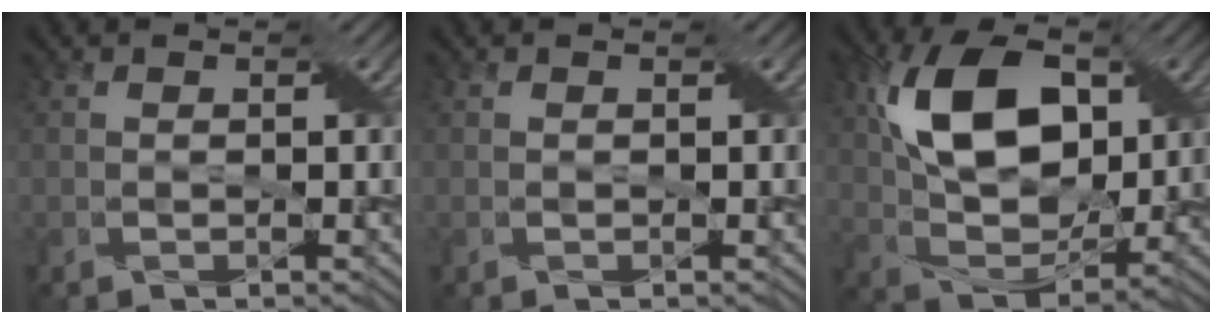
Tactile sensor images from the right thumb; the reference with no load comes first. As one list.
[{"total": 0.0}, {"total": 13.5, "force": [3.9, 8.3, 9.9], "torque": [-0.205, 0.013, 0.071]}]